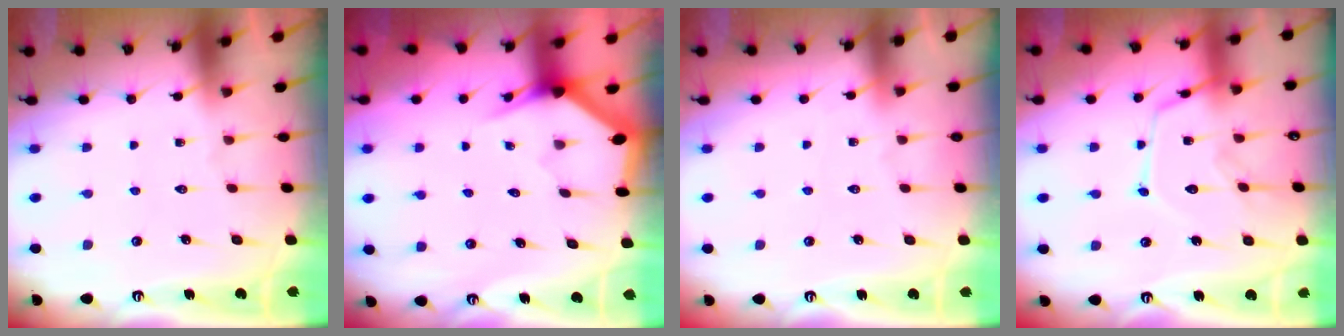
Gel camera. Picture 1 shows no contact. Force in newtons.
{"total": 3.0, "press": 3.0, "slide": 0.0}
{"total": 2.5, "press": 2.5, "slide": 0.4}
{"total": 12.8, "press": 12.8, "slide": 1.1}